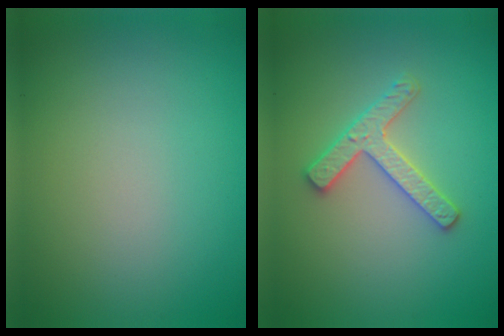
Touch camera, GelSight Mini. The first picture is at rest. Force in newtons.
{"total": 2.9, "press": 2.8, "slide": 0.6}